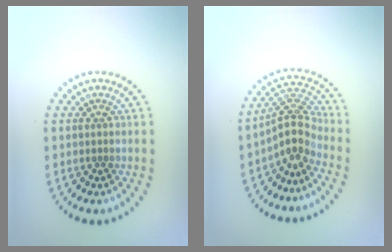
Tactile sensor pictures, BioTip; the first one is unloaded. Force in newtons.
{"total": 3.8, "press": 2.8, "slide": 2.6}